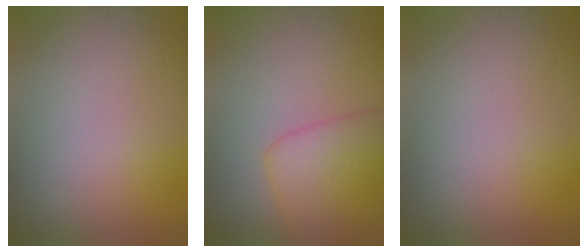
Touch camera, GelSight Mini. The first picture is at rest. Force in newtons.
{"total": 4.8, "press": 4.8, "slide": 0.1}
{"total": 0.0}